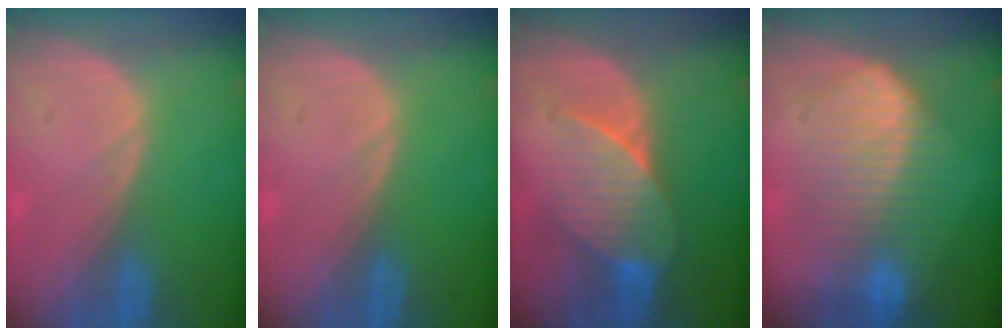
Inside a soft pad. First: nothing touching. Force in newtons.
{"total": 0.0}
{"total": 7.3, "press": 6.9, "slide": 2.1}
{"total": 8.7, "press": 8.7, "slide": 0.2}